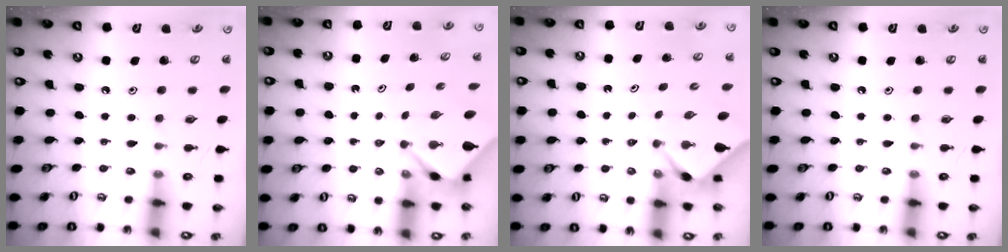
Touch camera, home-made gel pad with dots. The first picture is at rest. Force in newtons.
{"total": 2.6, "press": 2.6, "slide": 0.1}
{"total": 2.2, "press": 2.2, "slide": 0.2}
{"total": 0.0}